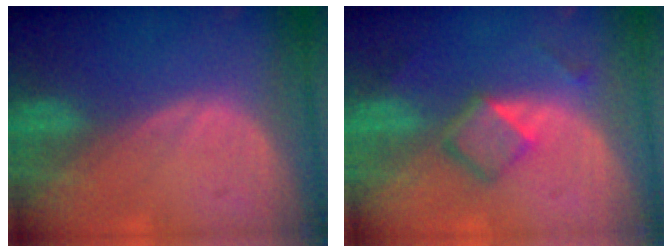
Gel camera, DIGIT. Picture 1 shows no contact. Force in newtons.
{"total": 4.8, "press": 4.5, "slide": 1.4}